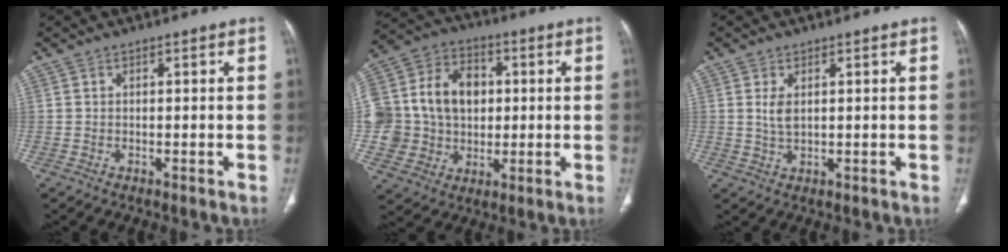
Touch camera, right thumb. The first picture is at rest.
{"total": 19.0, "force": [1.7, 15.8, 10.5], "torque": [-0.183, 0.035, 0.044]}
{"total": 2.9, "force": [0.8, 1.5, 2.3], "torque": [-0.048, -0.004, 0.021]}